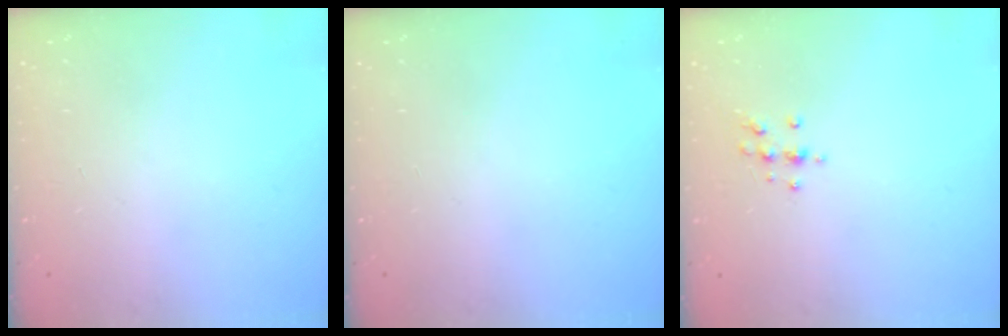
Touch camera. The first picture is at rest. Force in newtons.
{"total": 0.0}
{"total": 6.8, "press": 6.8, "slide": 0.6}